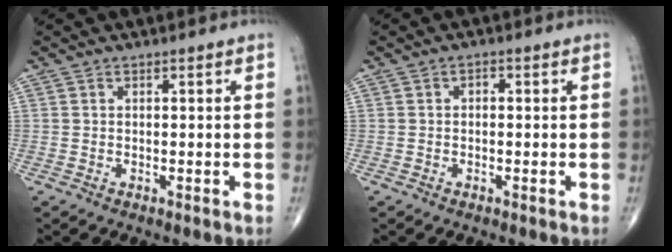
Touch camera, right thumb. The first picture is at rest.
{"total": 1.1, "force": [0.0, 0.8, 0.7], "torque": [-0.005, 0.004, -0.004]}